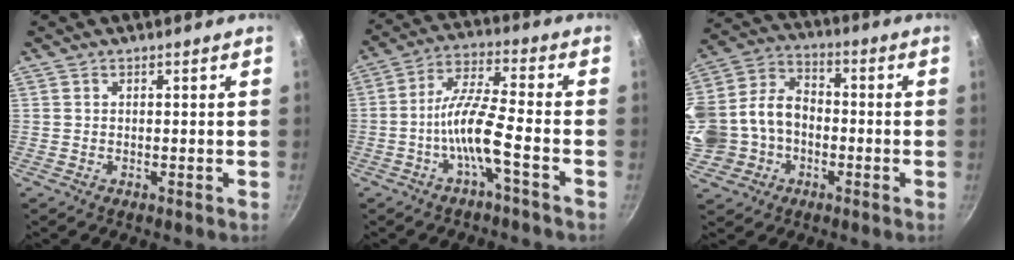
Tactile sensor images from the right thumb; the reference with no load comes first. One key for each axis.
{"total": 9.0, "fx": -3.7, "fy": 1.5, "fz": 8.1, "tx": -0.164, "ty": 0.040, "tz": -0.075}
{"total": 20.6, "fx": -3.5, "fy": 16.7, "fz": 11.6, "tx": -0.271, "ty": 0.066, "tz": -0.058}